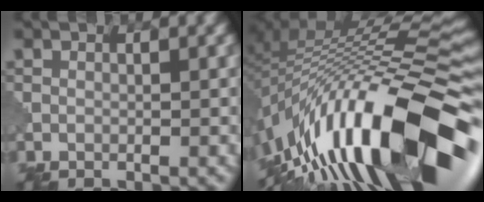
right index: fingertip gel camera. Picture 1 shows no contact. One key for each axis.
{"total": 17.5, "fx": -8.0, "fy": 5.3, "fz": 14.7, "tx": -0.240, "ty": 0.042, "tz": -0.150}